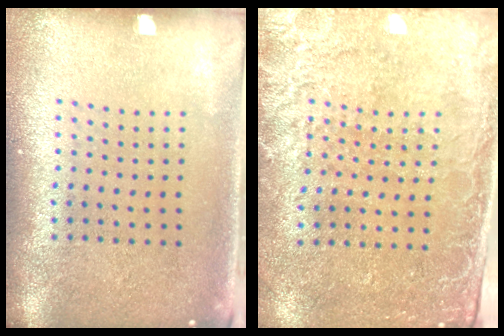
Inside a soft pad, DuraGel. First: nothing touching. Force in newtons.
{"total": 2.6, "press": 2.2, "slide": 1.2}